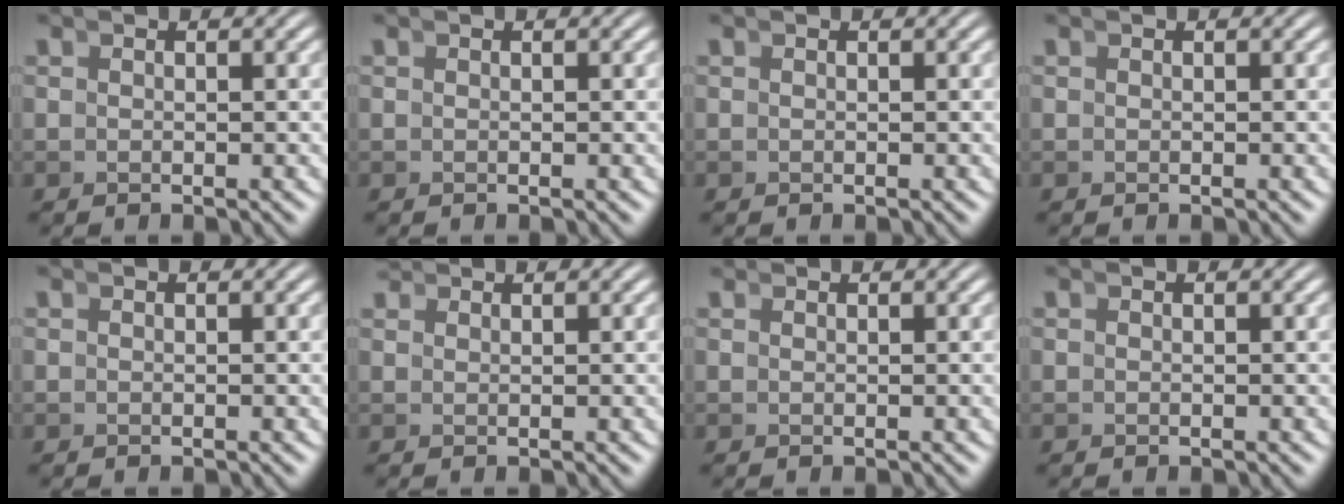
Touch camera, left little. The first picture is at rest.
{"total": 0.0}
{"total": 0.0}
{"total": 0.0}
{"total": 0.0}
{"total": 1.3, "force": [1.1, -0.7, -0.1], "torque": [0.011, 0.001, 0.026]}
{"total": 0.7, "force": [0.4, -0.4, -0.2], "torque": [0.009, -0.002, 0.012]}
{"total": 0.0}